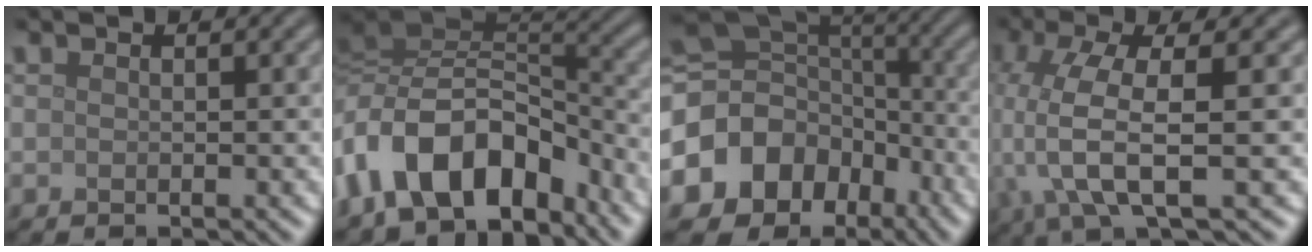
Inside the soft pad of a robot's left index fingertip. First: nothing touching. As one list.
[{"total": 12.5, "force": [-6.5, 7.6, 7.5], "torque": [-0.145, 0.013, -0.122]}, {"total": 14.4, "force": [-6.7, 11.7, 5.1], "torque": [-0.128, -0.017, -0.111]}, {"total": 7.3, "force": [-0.9, 2.2, 7.0], "torque": [-0.159, -0.001, -0.021]}]